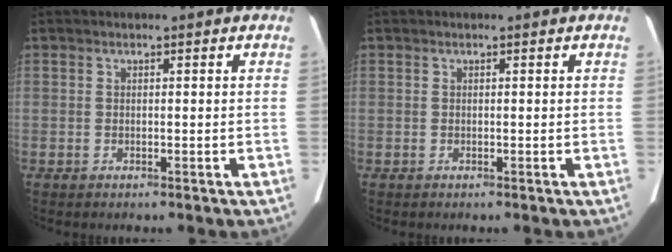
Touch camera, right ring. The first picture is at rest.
{"total": 0.0}